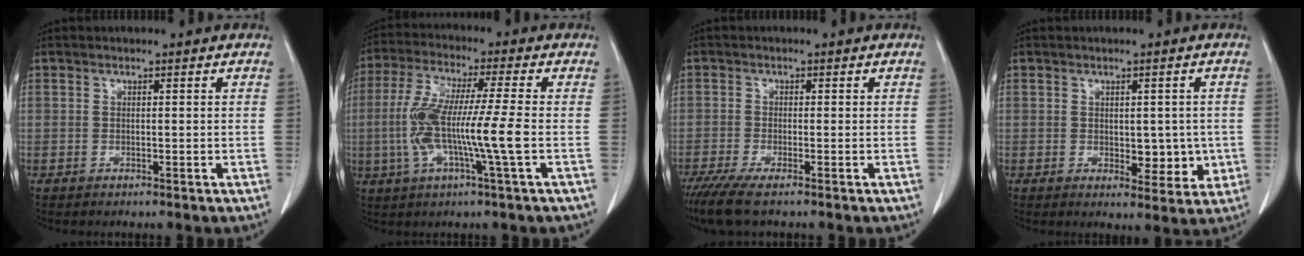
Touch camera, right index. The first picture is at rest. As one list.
[{"total": 11.9, "force": [-1.9, -0.2, 11.7], "torque": [-0.238, -0.002, -0.042]}, {"total": 5.1, "force": [-3.8, 0.3, 3.4], "torque": [-0.061, -0.014, -0.068]}, {"total": 5.4, "force": [-0.3, 3.0, 4.4], "torque": [-0.047, -0.005, 0.005]}]